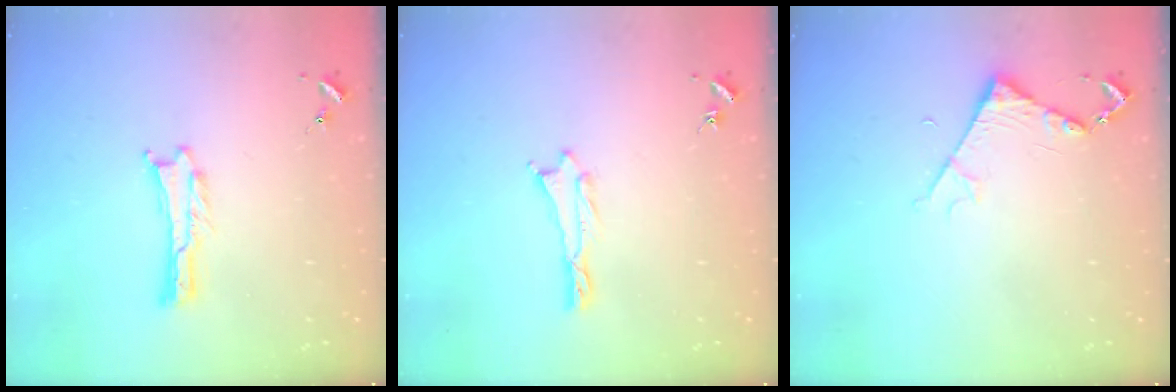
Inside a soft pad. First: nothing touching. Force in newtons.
{"total": 0.5, "press": 0.5, "slide": 0.2}
{"total": 4.4, "press": 4.4, "slide": 0.5}